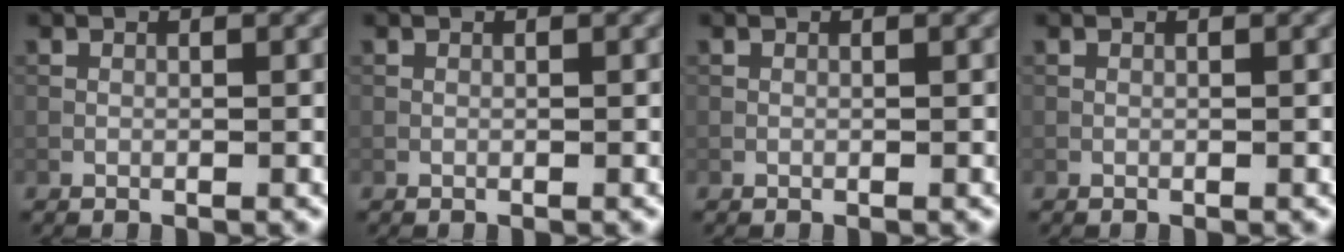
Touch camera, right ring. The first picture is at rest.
{"total": 0.0}
{"total": 0.0}
{"total": 0.0}